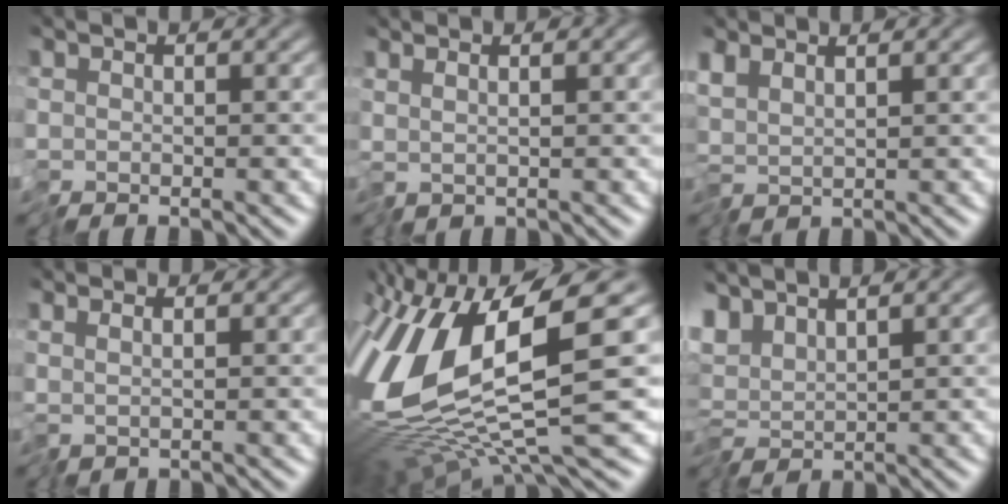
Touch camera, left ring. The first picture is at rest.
{"total": 1.0, "force": [0.7, -0.5, 0.5], "torque": [-0.011, 0.003, 0.016]}
{"total": 1.8, "force": [1.4, 0.3, 1.0], "torque": [-0.027, 0.005, 0.032]}
{"total": 0.9, "force": [0.8, -0.2, 0.3], "torque": [-0.010, 0.005, 0.017]}
{"total": 13.3, "force": [0.9, 3.6, 12.7], "torque": [-0.279, -0.007, 0.028]}
{"total": 2.7, "force": [2.0, 0.7, 1.7], "torque": [-0.039, 0.008, 0.035]}